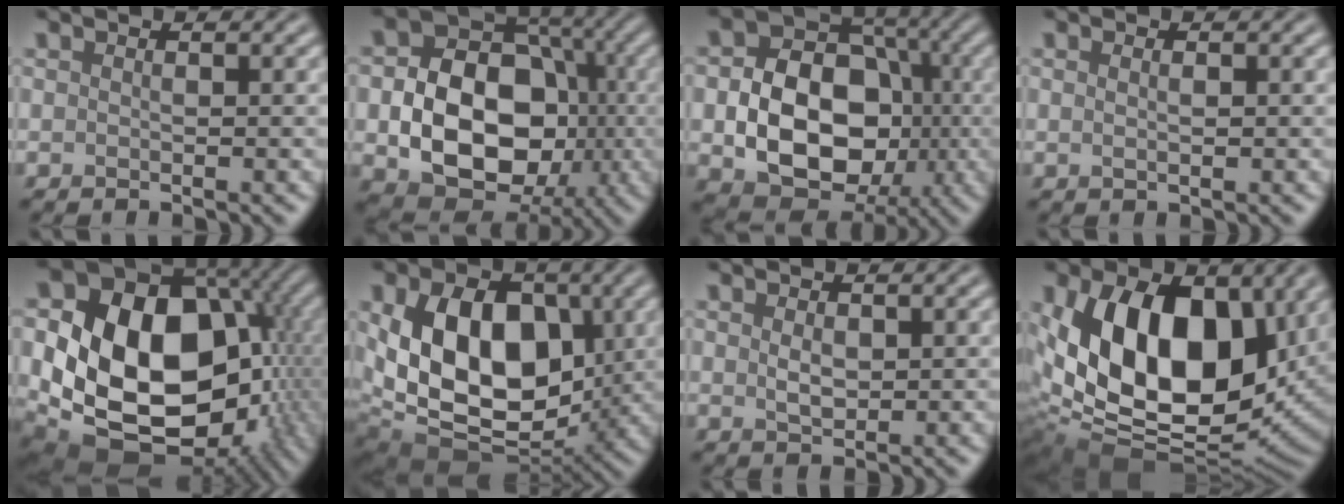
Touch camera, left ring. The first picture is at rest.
{"total": 12.1, "force": [-2.0, 8.9, 7.9], "torque": [-0.121, -0.001, -0.040]}
{"total": 10.9, "force": [-1.8, 8.1, 7.1], "torque": [-0.114, 0.003, -0.035]}
{"total": 0.9, "force": [0.2, 0.4, 0.7], "torque": [-0.013, 0.000, 0.004]}
{"total": 20.0, "force": [-1.2, 15.0, 13.3], "torque": [-0.218, -0.021, 0.005]}
{"total": 13.1, "force": [0.7, 8.7, 9.7], "torque": [-0.170, -0.008, 0.010]}
{"total": 1.6, "force": [0.3, 1.0, 1.2], "torque": [-0.025, -0.001, 0.007]}
{"total": 15.6, "force": [2.8, 9.9, 11.7], "torque": [-0.205, -0.010, 0.045]}